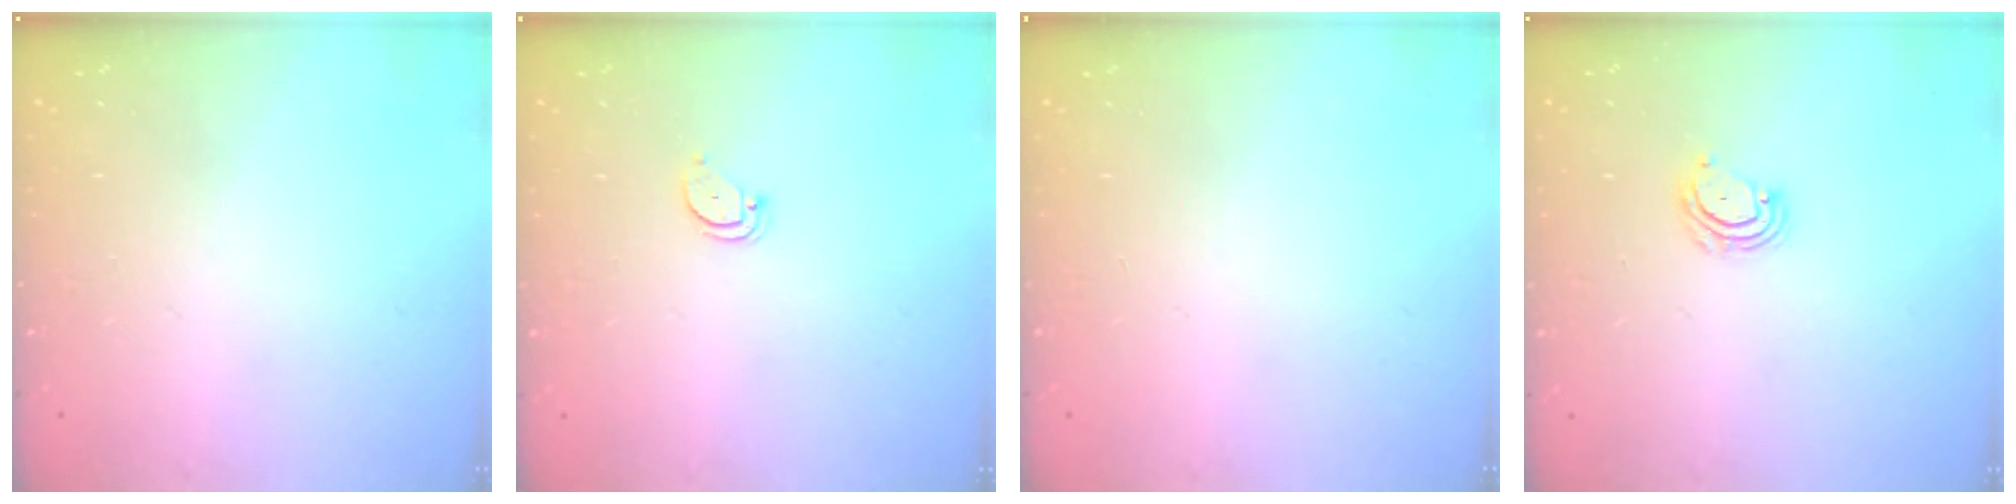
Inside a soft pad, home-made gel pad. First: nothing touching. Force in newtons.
{"total": 2.6, "press": 2.6, "slide": 0.1}
{"total": 0.0}
{"total": 5.6, "press": 5.5, "slide": 0.5}